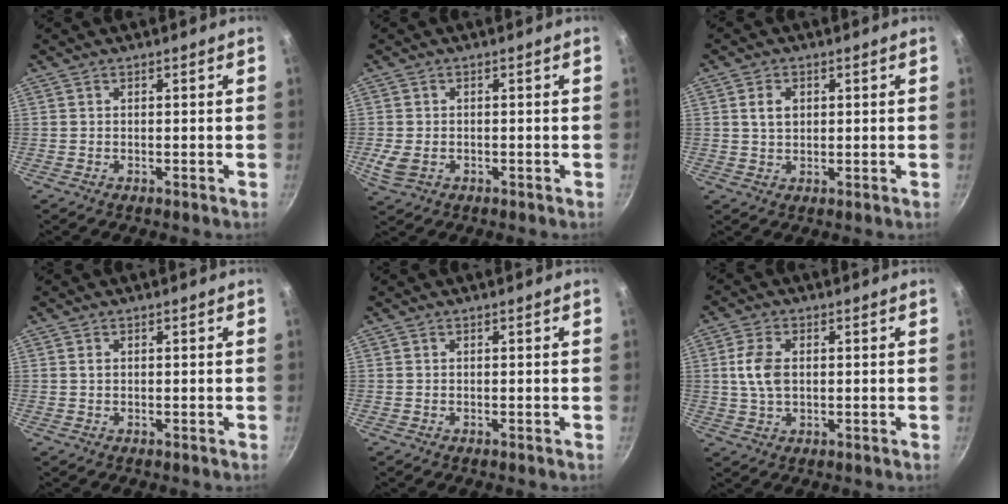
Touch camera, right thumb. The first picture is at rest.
{"total": 4.1, "force": [-1.1, 2.9, 2.6], "torque": [-0.059, -0.003, -0.016]}
{"total": 3.6, "force": [1.0, 2.6, 2.3], "torque": [-0.030, 0.000, 0.018]}
{"total": 0.7, "force": [0.2, 0.5, 0.5], "torque": [-0.007, 0.003, 0.004]}
{"total": 0.0}
{"total": 6.1, "force": [0.7, 3.8, 4.8], "torque": [-0.092, 0.004, 0.012]}